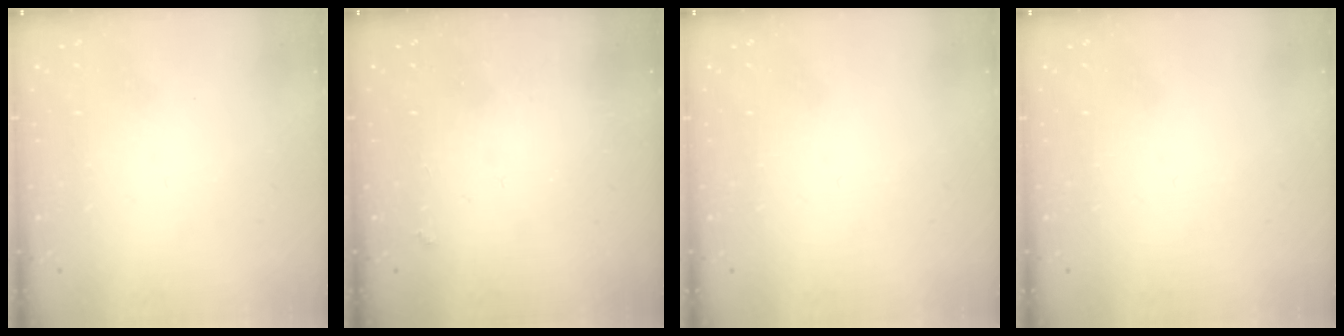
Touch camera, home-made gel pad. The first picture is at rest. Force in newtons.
{"total": 1.3, "press": 1.3, "slide": 0.4}
{"total": 0.0}
{"total": 0.0}